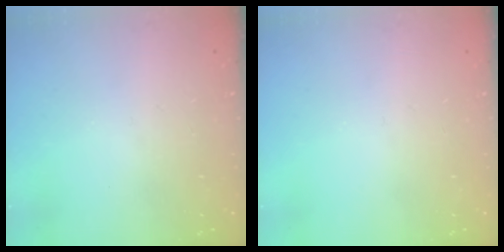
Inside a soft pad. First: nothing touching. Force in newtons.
{"total": 0.0}